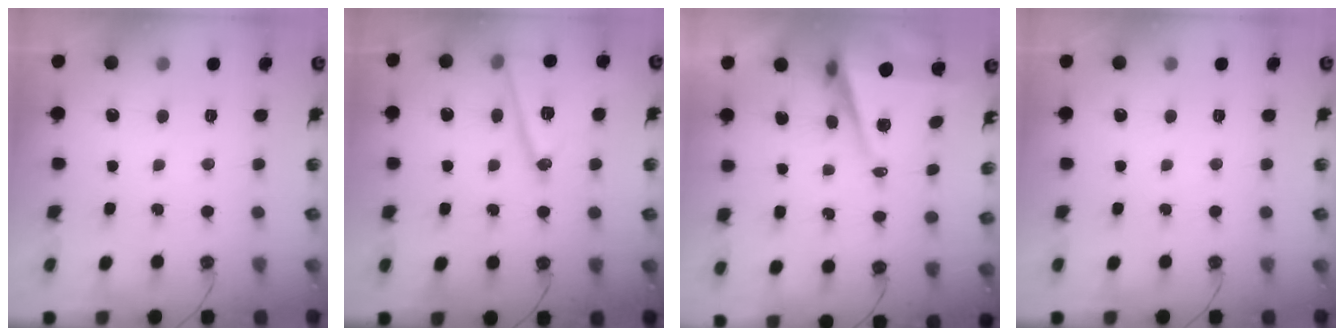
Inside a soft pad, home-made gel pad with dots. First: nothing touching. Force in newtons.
{"total": 15.3, "press": 14.9, "slide": 3.3}
{"total": 6.8, "press": 5.4, "slide": 4.1}
{"total": 0.0}